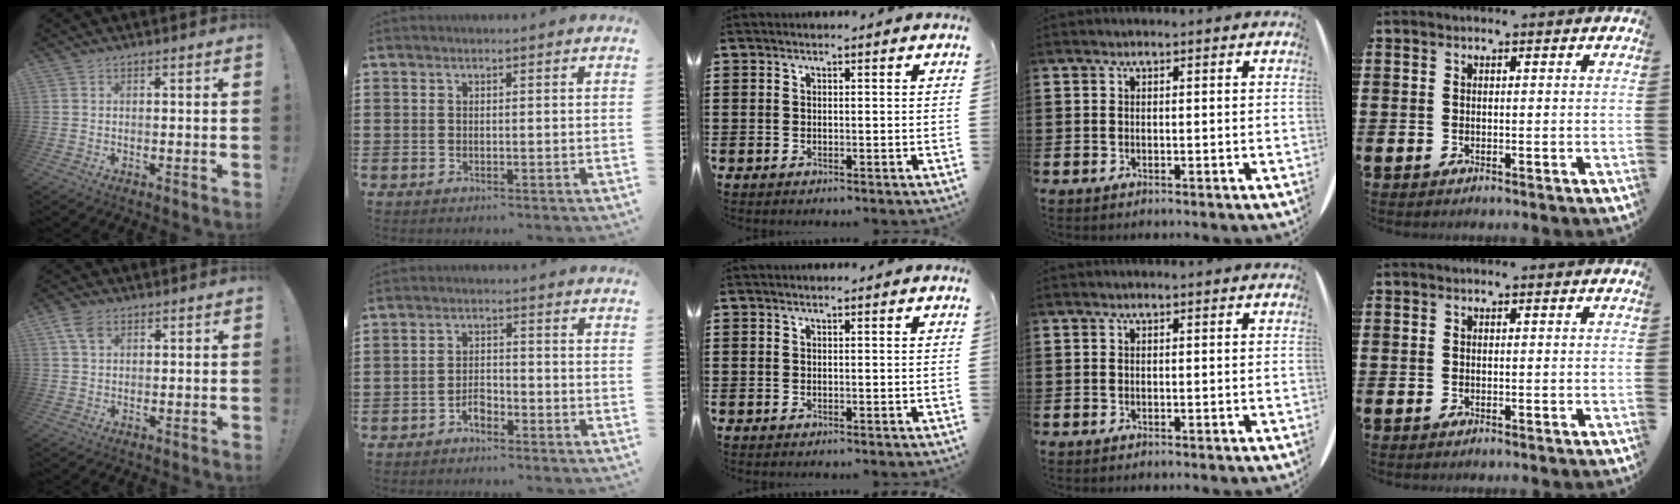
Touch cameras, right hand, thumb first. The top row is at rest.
{"thumb": {"total": 5.0, "force": [2.3, 3.1, 3.2], "torque": [-0.061, 0.001, 0.044]}, "index": {"total": 2.7, "force": [-2.1, 1.1, 1.2], "torque": [-0.026, 0.006, -0.044]}}